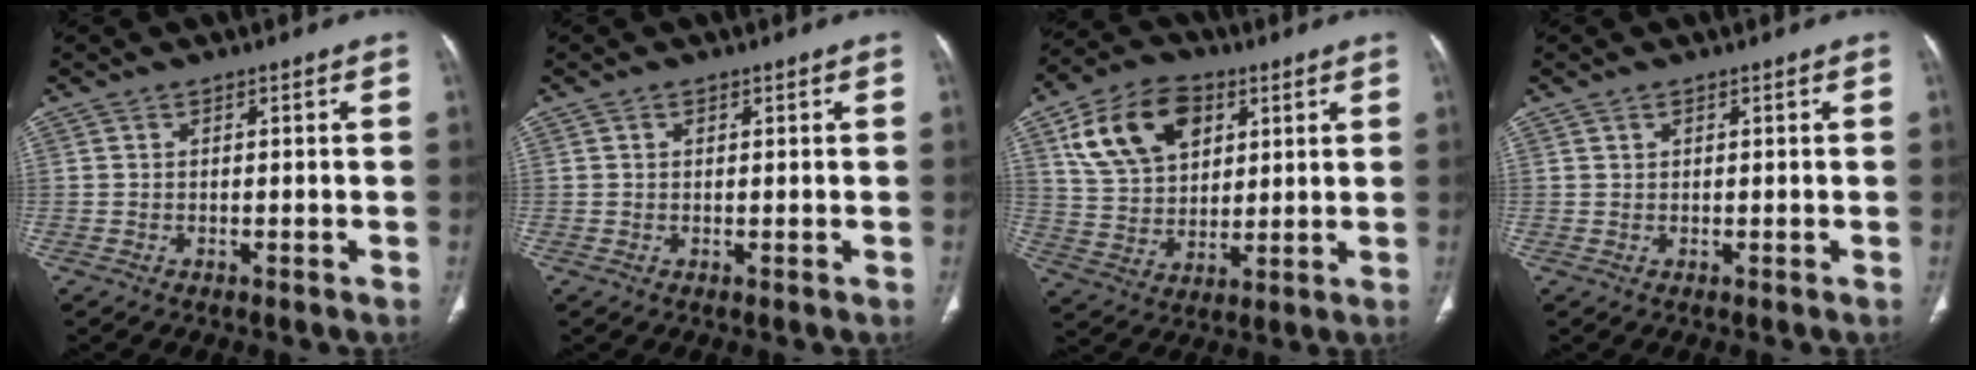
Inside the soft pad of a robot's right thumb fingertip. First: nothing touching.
{"total": 0.7, "force": [0.4, 0.5, 0.4], "torque": [-0.005, -0.001, 0.005]}
{"total": 15.9, "force": [6.6, 10.6, 9.8], "torque": [-0.150, -0.009, 0.124]}
{"total": 0.8, "force": [0.5, 0.5, 0.4], "torque": [-0.004, -0.003, 0.008]}